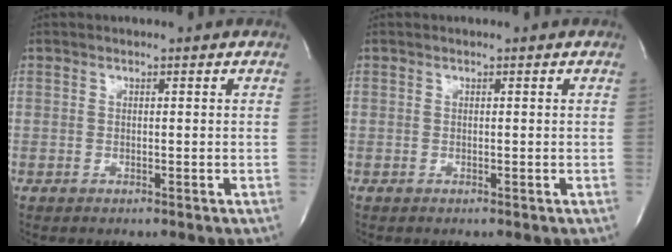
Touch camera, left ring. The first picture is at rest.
{"total": 0.0}